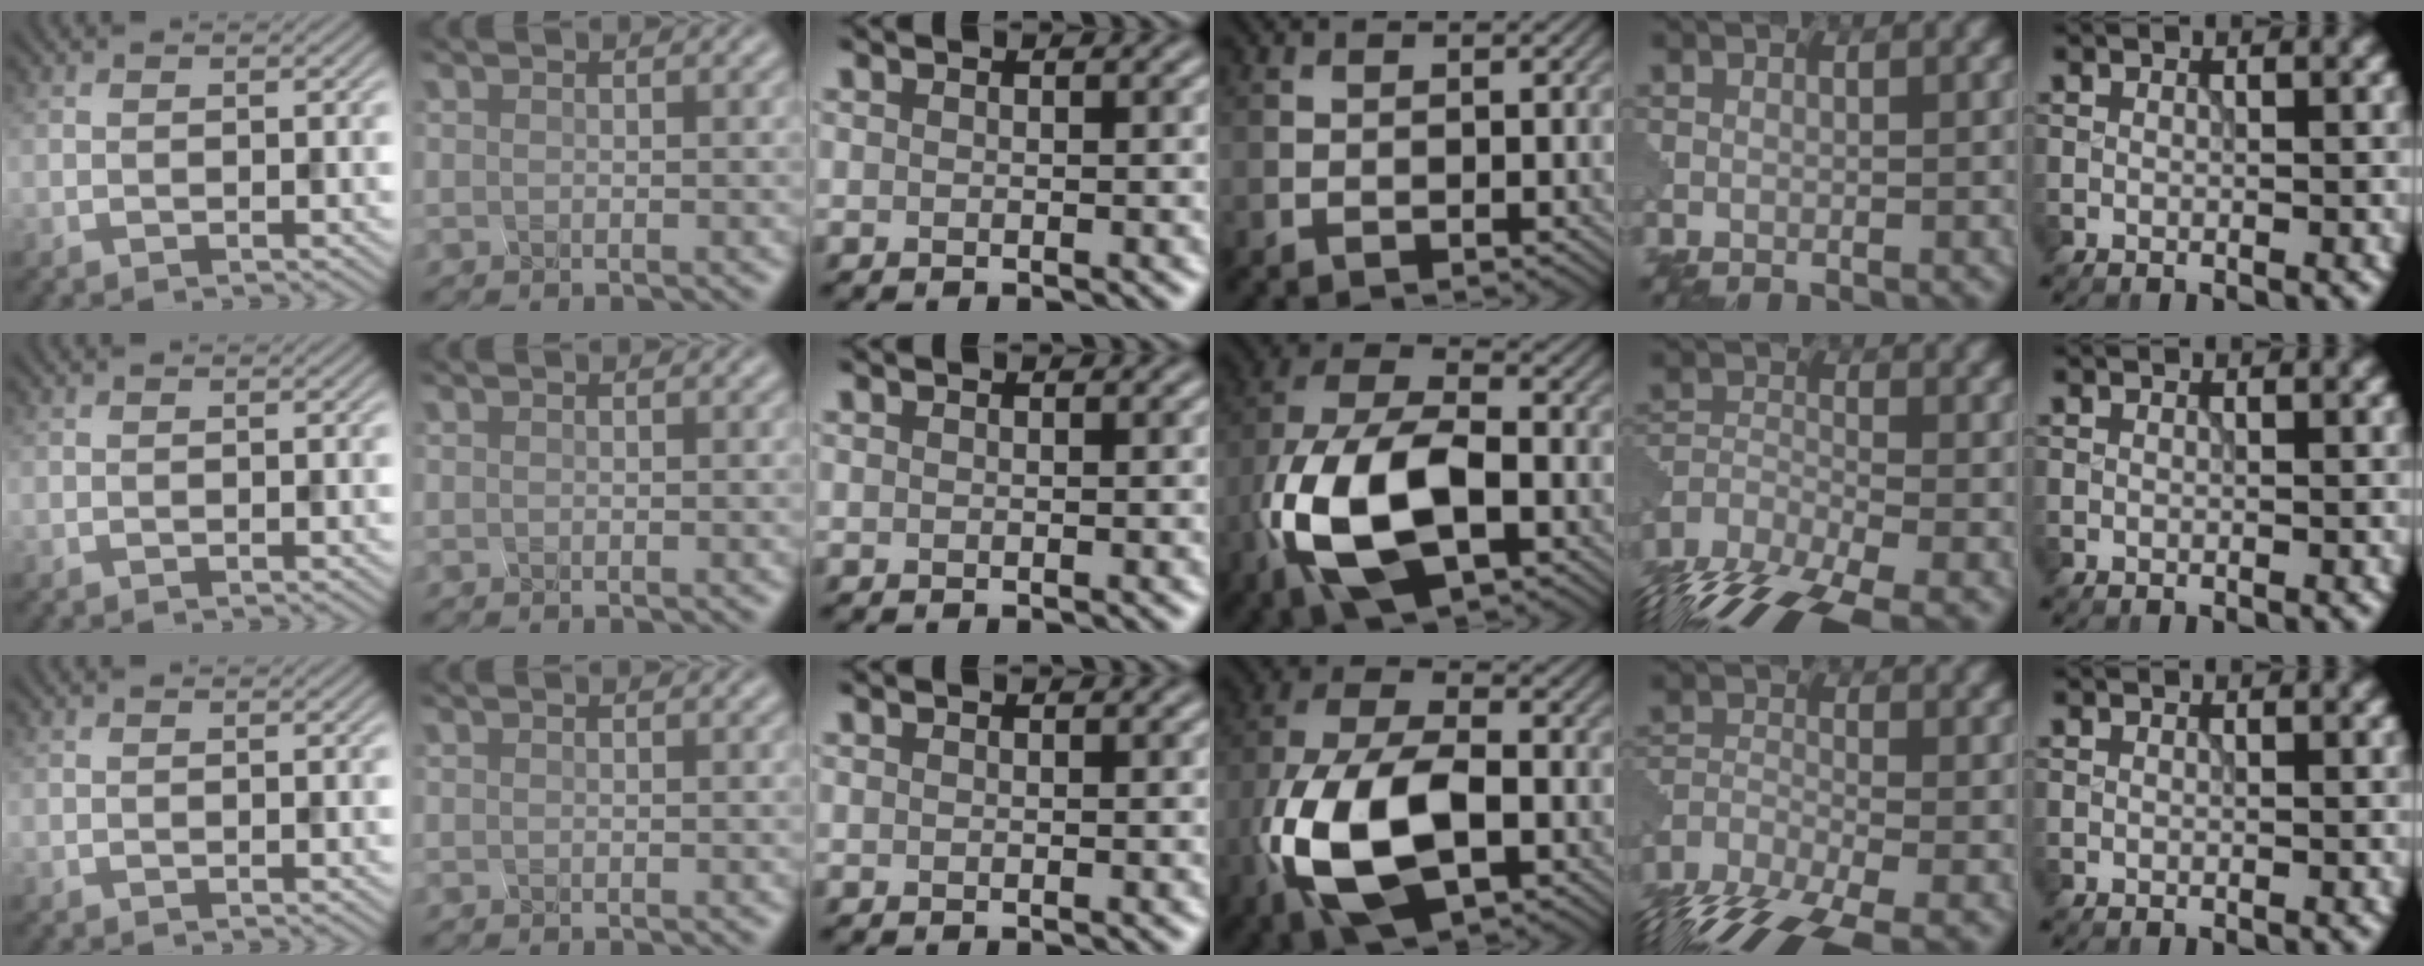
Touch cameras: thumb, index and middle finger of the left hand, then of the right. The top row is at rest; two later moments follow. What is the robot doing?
{"motion": "squeeze", "object": "clothespin"}